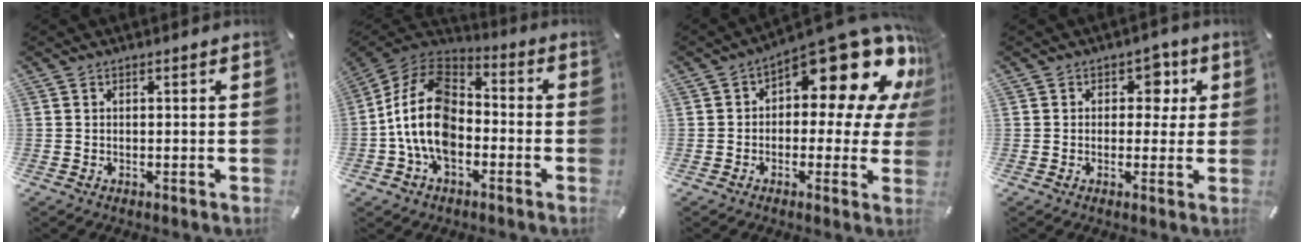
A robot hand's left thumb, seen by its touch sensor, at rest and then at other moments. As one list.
[{"total": 15.9, "force": [-4.2, 10.6, 11.0], "torque": [-0.246, 0.021, -0.084]}, {"total": 18.8, "force": [10.4, 8.2, 13.3], "torque": [-0.175, -0.084, 0.171]}, {"total": 5.7, "force": [1.4, 4.6, 3.0], "torque": [-0.022, -0.004, 0.014]}]